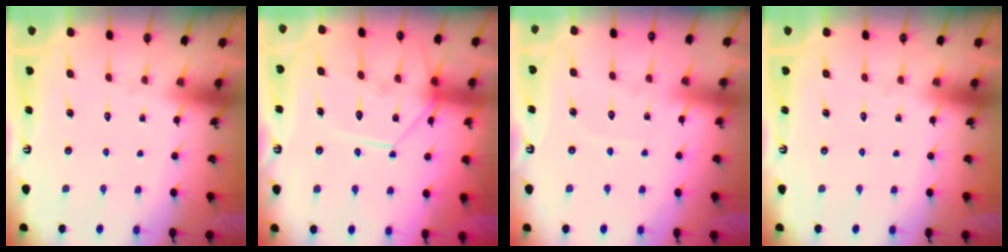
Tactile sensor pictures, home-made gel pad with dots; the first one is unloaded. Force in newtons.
{"total": 12.6, "press": 12.6, "slide": 1.5}
{"total": 5.1, "press": 5.0, "slide": 0.6}
{"total": 0.0}